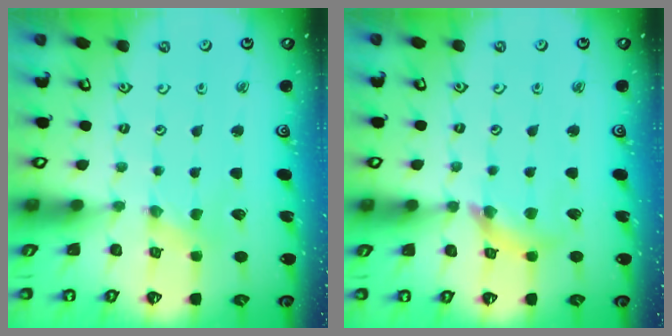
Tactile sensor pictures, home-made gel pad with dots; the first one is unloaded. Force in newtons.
{"total": 8.5, "press": 8.4, "slide": 1.0}